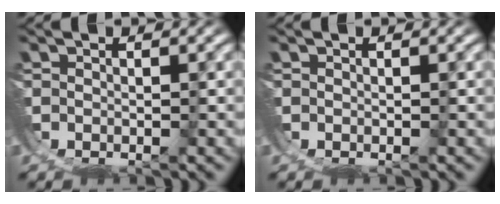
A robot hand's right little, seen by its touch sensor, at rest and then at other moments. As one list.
[{"total": 0.0}]